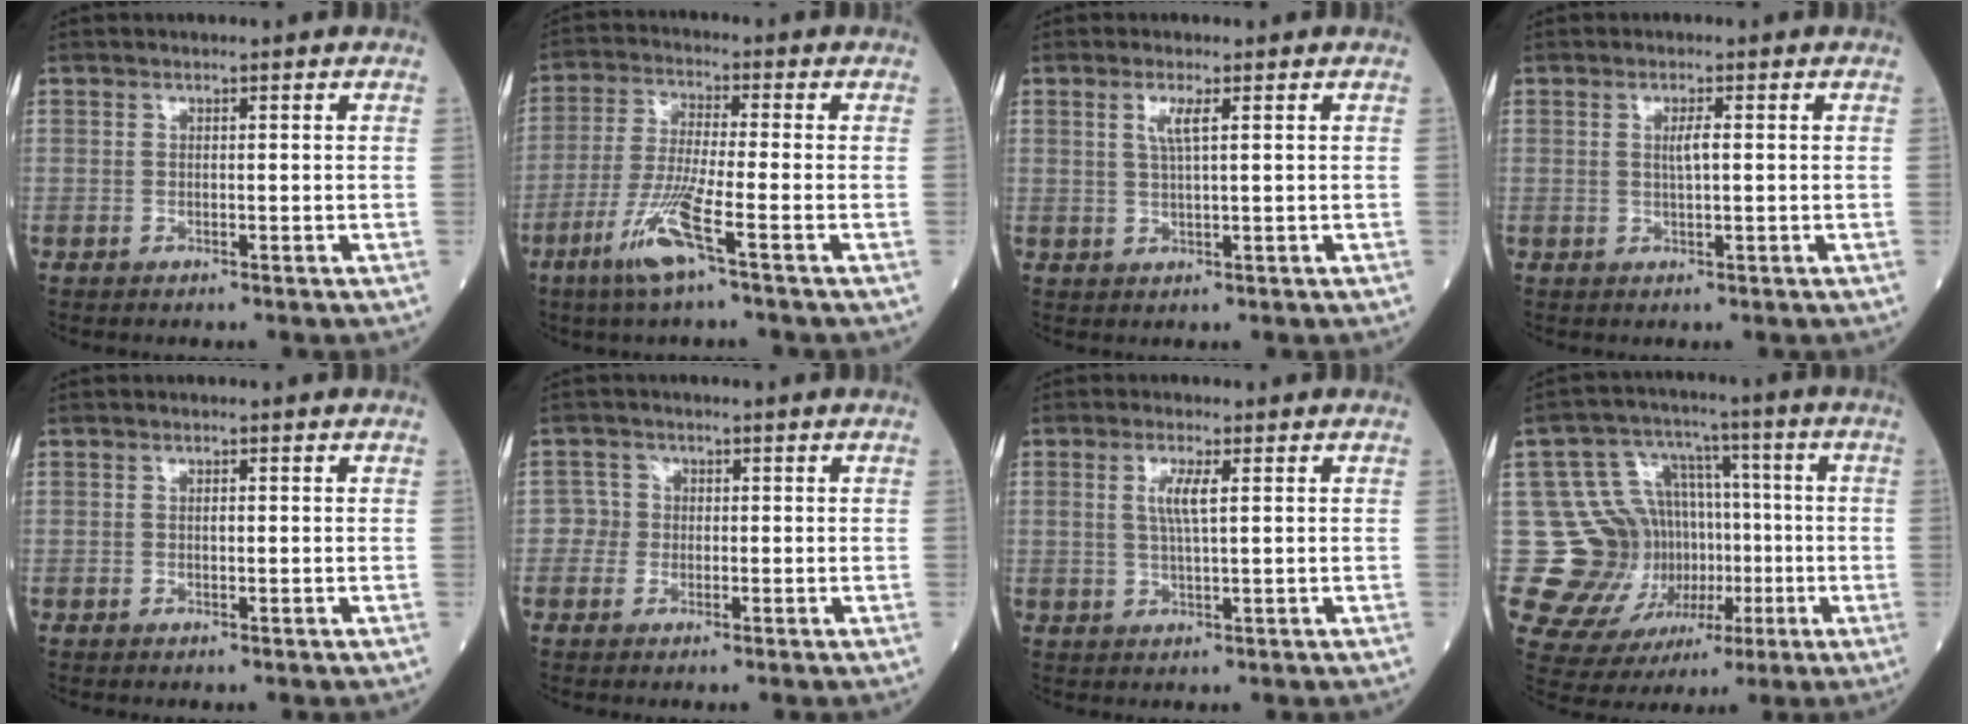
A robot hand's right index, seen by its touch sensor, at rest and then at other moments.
{"total": 8.6, "force": [-4.4, -0.8, 7.3], "torque": [-0.155, -0.017, -0.090]}
{"total": 2.6, "force": [1.0, 0.0, 2.4], "torque": [-0.054, 0.000, 0.019]}
{"total": 1.8, "force": [0.3, 0.1, 1.8], "torque": [-0.036, 0.000, 0.004]}
{"total": 0.6, "force": [0.0, 0.2, 0.6], "torque": [-0.012, 0.000, 0.000]}
{"total": 1.9, "force": [-0.3, 1.9, 0.1], "torque": [0.010, 0.009, -0.011]}
{"total": 3.7, "force": [1.0, 0.3, 3.5], "torque": [-0.074, -0.001, 0.019]}
{"total": 17.4, "force": [-1.2, 15.4, 8.1], "torque": [-0.157, 0.058, 0.011]}